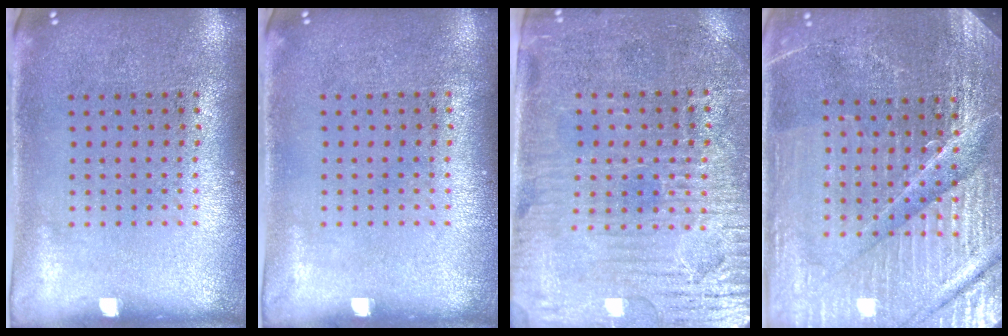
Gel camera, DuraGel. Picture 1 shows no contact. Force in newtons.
{"total": 0.0}
{"total": 3.9, "press": 3.4, "slide": 1.7}
{"total": 5.3, "press": 4.9, "slide": 2.0}